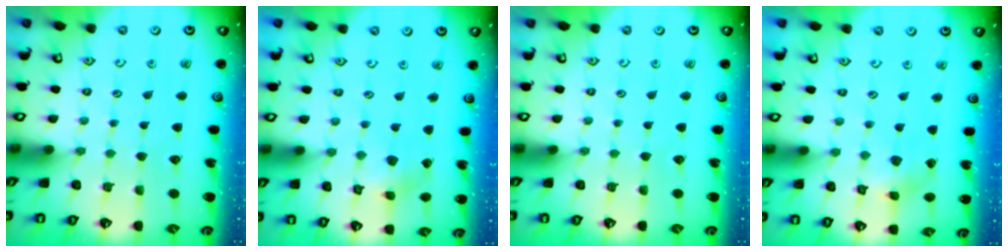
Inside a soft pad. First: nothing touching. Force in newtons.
{"total": 3.0, "press": 3.0, "slide": 0.4}
{"total": 0.0}
{"total": 2.3, "press": 2.2, "slide": 0.4}